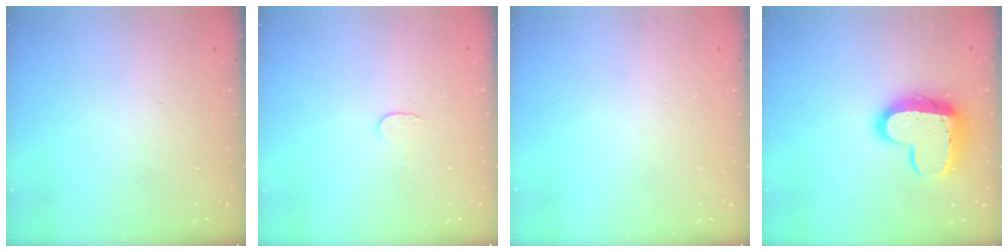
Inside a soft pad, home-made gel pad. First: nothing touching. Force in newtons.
{"total": 3.0, "press": 3.0, "slide": 0.3}
{"total": 0.0}
{"total": 14.4, "press": 14.4, "slide": 1.1}